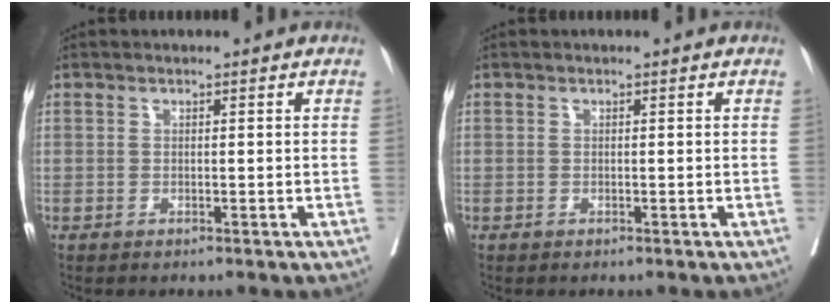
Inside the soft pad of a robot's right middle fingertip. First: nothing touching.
{"total": 0.0}